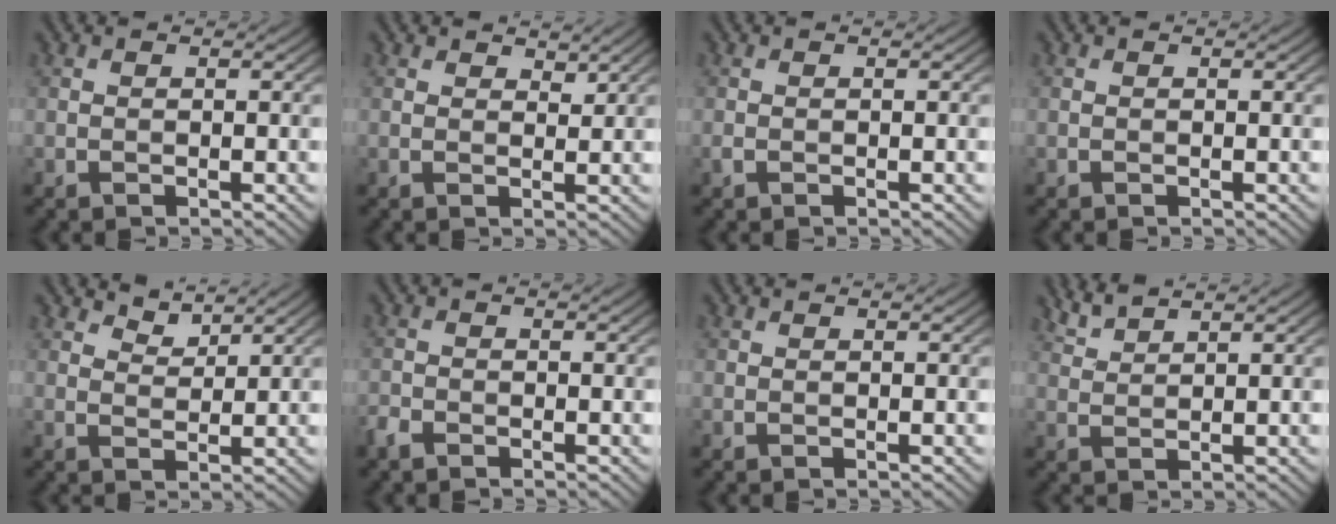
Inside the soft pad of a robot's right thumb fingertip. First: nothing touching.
{"total": 1.9, "force": [1.5, 0.8, 0.8], "torque": [-0.012, 0.000, 0.025]}
{"total": 0.5, "force": [-0.3, 0.3, 0.3], "torque": [-0.009, -0.002, -0.007]}
{"total": 0.0}
{"total": 2.5, "force": [2.3, 0.7, 0.7], "torque": [-0.015, -0.003, 0.046]}
{"total": 1.7, "force": [-1.4, 0.8, 0.7], "torque": [-0.016, -0.002, -0.037]}
{"total": 0.0}
{"total": 2.7, "force": [2.5, 0.3, 1.0], "torque": [-0.025, 0.006, 0.054]}